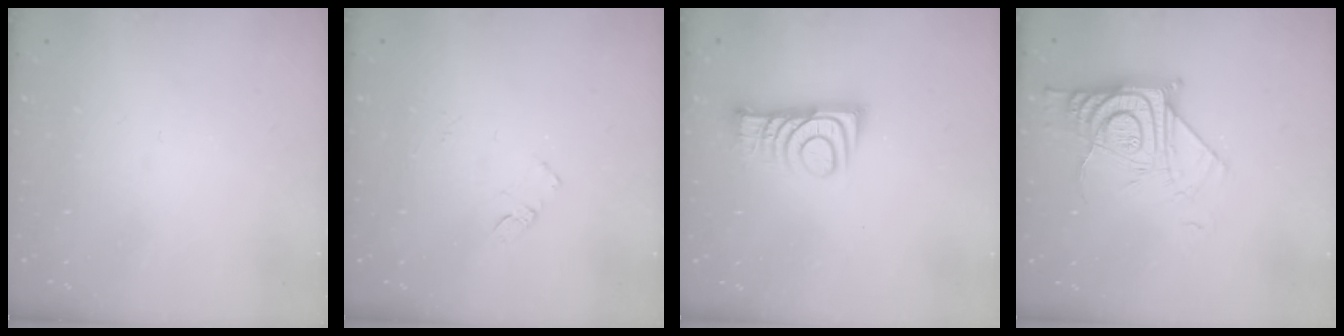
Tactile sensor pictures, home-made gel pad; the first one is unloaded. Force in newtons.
{"total": 6.2, "press": 6.2, "slide": 0.5}
{"total": 9.3, "press": 9.3, "slide": 0.2}
{"total": 13.0, "press": 12.9, "slide": 1.1}